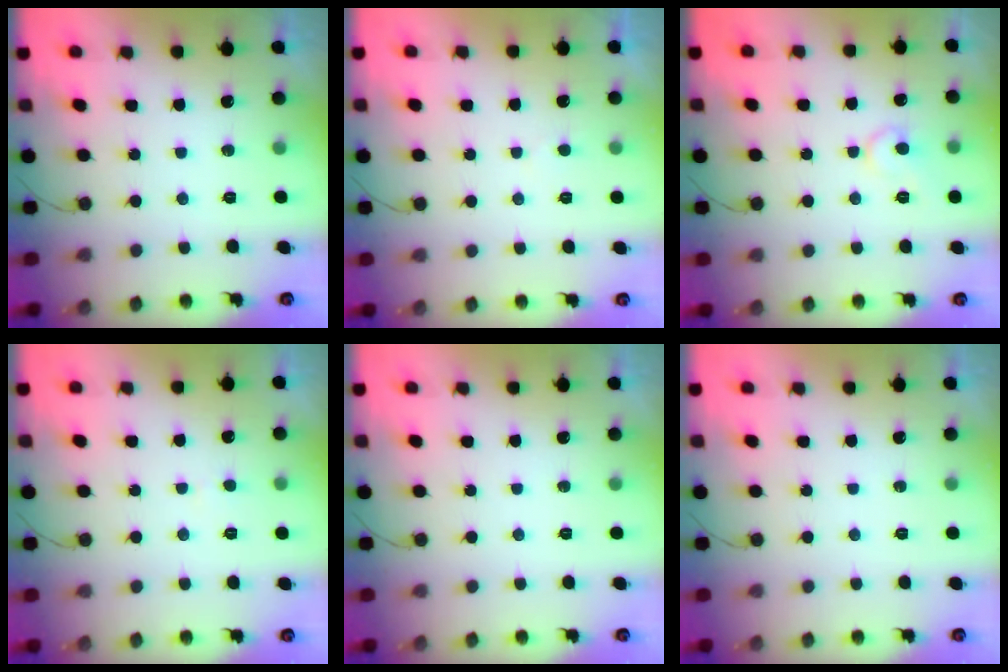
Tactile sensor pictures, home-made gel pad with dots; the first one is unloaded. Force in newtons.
{"total": 1.9, "press": 1.9, "slide": 0.3}
{"total": 7.9, "press": 7.9, "slide": 0.8}
{"total": 1.8, "press": 1.7, "slide": 0.1}
{"total": 0.0}
{"total": 0.0}